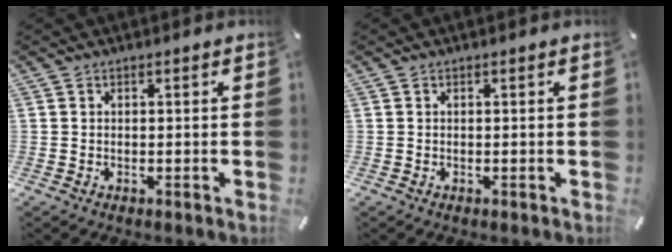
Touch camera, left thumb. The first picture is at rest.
{"total": 0.0}